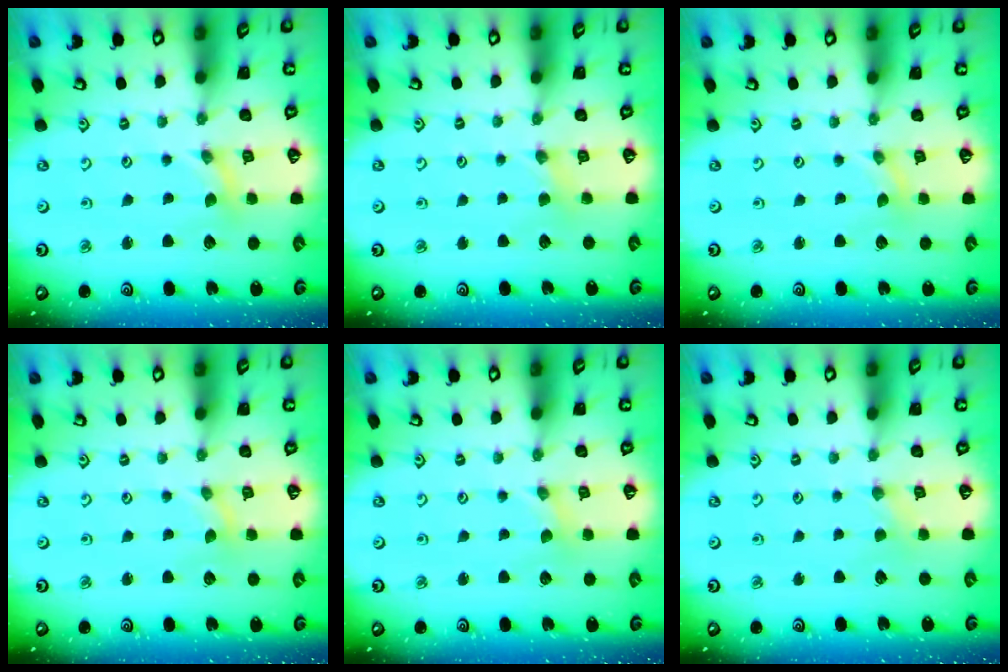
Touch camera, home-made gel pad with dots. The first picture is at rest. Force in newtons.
{"total": 2.2, "press": 2.2, "slide": 0.4}
{"total": 0.0}
{"total": 0.0}
{"total": 0.0}
{"total": 1.1, "press": 1.0, "slide": 0.2}